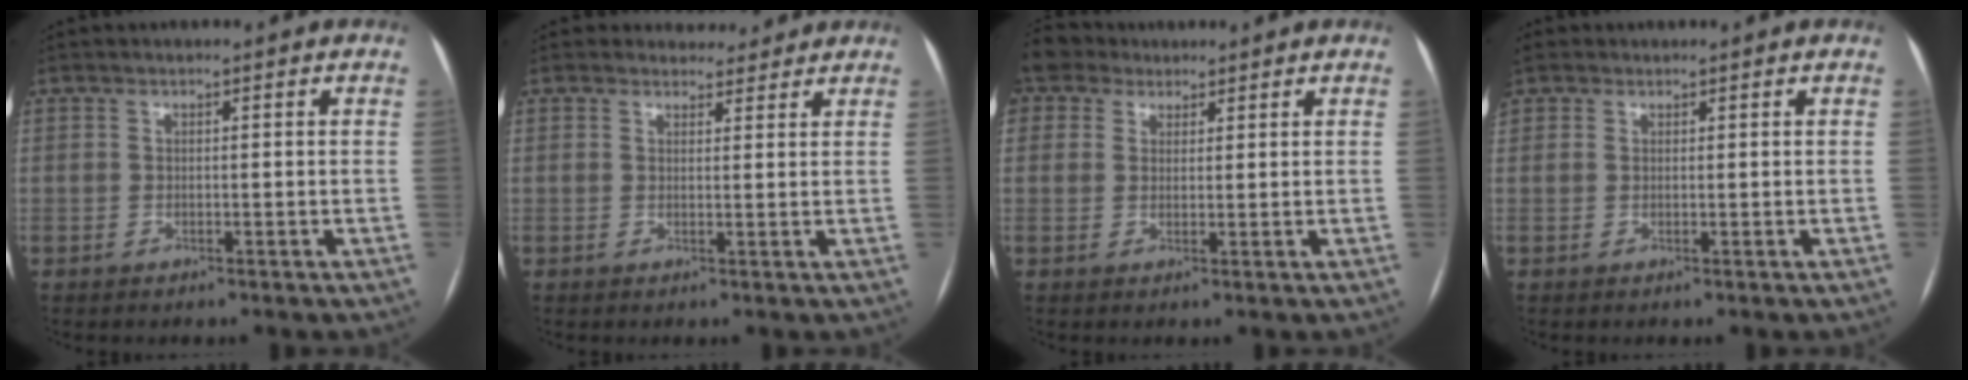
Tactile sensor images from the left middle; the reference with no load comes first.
{"total": 3.3, "force": [3.0, 1.4, -0.2], "torque": [0.006, 0.003, 0.034]}
{"total": 5.6, "force": [4.1, 3.7, 0.9], "torque": [-0.023, 0.031, 0.082]}
{"total": 2.4, "force": [1.2, 2.0, 0.5], "torque": [-0.018, 0.015, 0.025]}